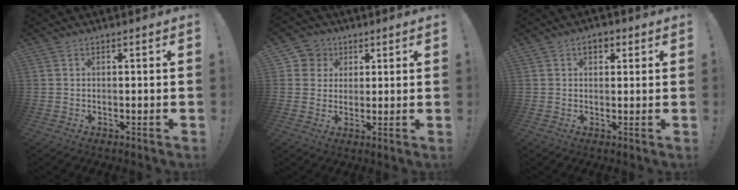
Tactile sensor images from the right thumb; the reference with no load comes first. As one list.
[{"total": 6.3, "force": [2.0, 5.8, 0.9], "torque": [-0.014, -0.013, 0.040]}, {"total": 3.7, "force": [1.4, 2.4, 2.4], "torque": [-0.030, 0.002, 0.022]}]